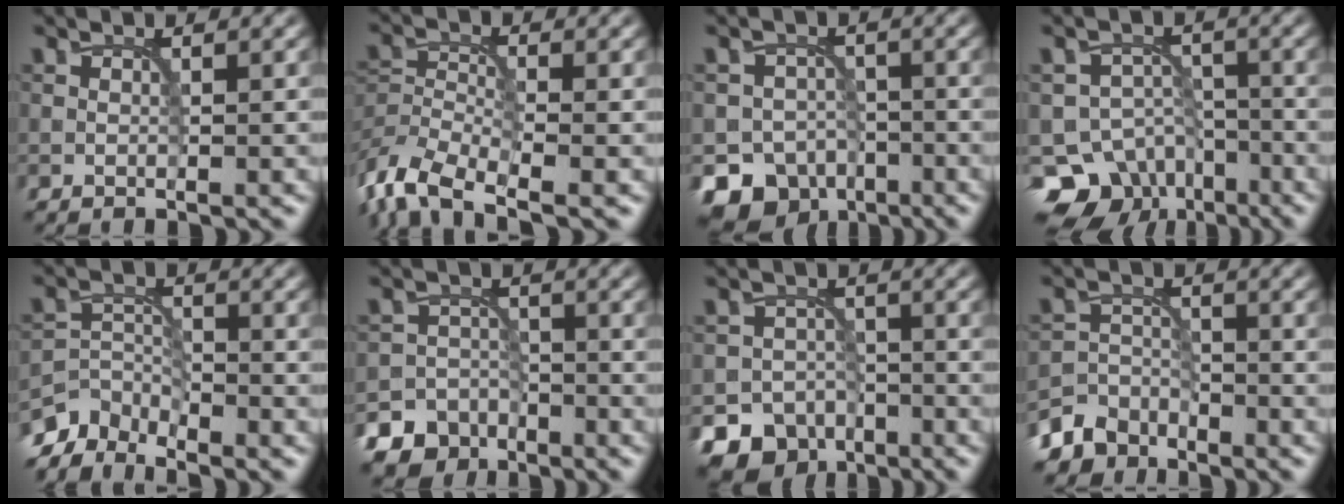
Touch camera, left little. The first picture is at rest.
{"total": 6.1, "force": [-4.5, 2.4, 3.3], "torque": [-0.066, -0.008, -0.098]}
{"total": 7.8, "force": [-5.2, 5.6, 1.8], "torque": [-0.010, -0.011, -0.081]}
{"total": 7.8, "force": [-4.8, 5.6, 2.3], "torque": [-0.017, -0.011, -0.078]}
{"total": 3.9, "force": [-3.7, 1.1, 0.5], "torque": [-0.007, -0.003, -0.082]}
{"total": 8.6, "force": [-6.1, 6.0, 0.7], "torque": [0.004, -0.024, -0.119]}
{"total": 7.7, "force": [-5.3, 5.3, 1.3], "torque": [-0.001, -0.012, -0.083]}
{"total": 4.8, "force": [-4.1, 2.5, 0.2], "torque": [0.012, -0.003, -0.074]}